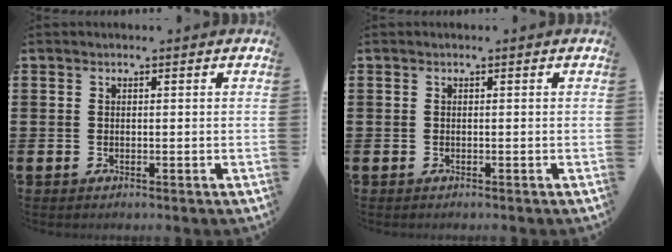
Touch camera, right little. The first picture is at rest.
{"total": 0.0}